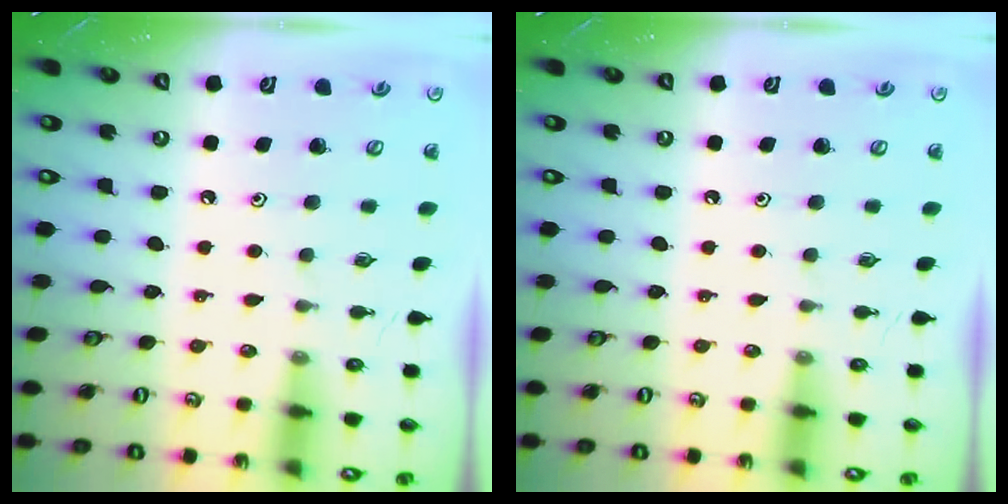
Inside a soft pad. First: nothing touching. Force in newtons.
{"total": 0.0}